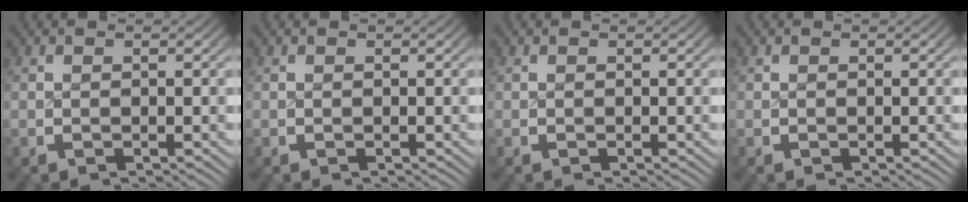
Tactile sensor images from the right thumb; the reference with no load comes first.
{"total": 0.0}
{"total": 0.0}
{"total": 0.0}